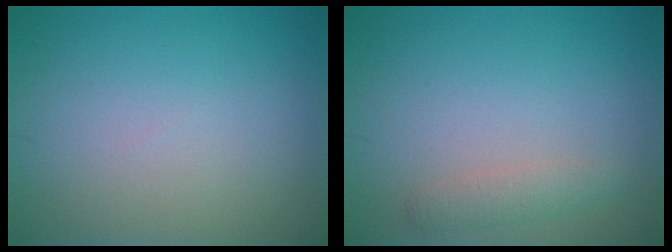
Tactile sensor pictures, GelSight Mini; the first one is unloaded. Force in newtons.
{"total": 1.5, "press": 1.5, "slide": 0.0}